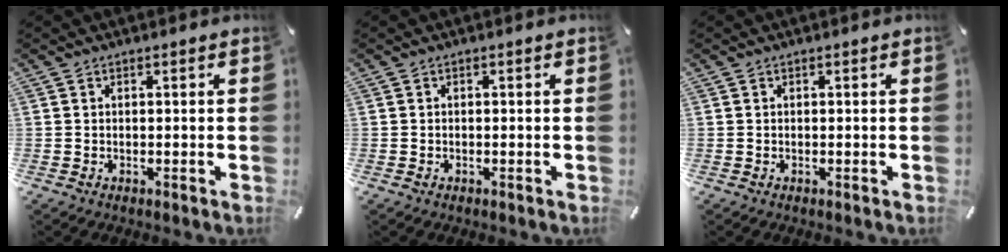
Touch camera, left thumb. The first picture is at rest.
{"total": 0.0}
{"total": 0.0}